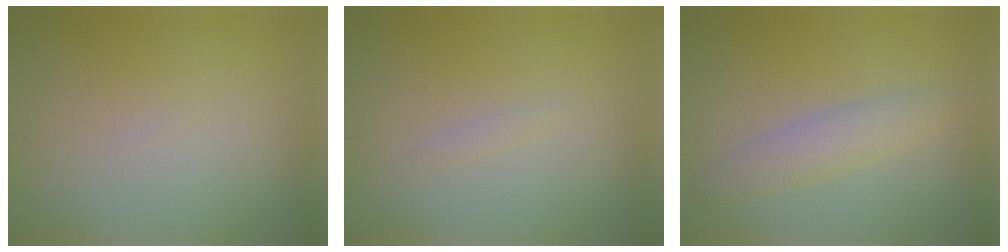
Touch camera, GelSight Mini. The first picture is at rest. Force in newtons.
{"total": 0.6, "press": 0.6, "slide": 0.0}
{"total": 2.9, "press": 2.9, "slide": 0.1}